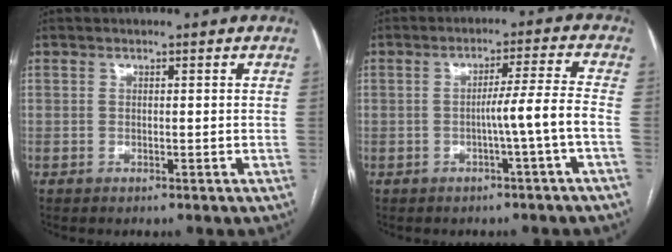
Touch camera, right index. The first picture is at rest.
{"total": 5.7, "force": [-1.7, -1.7, 5.1], "torque": [-0.077, 0.008, -0.027]}